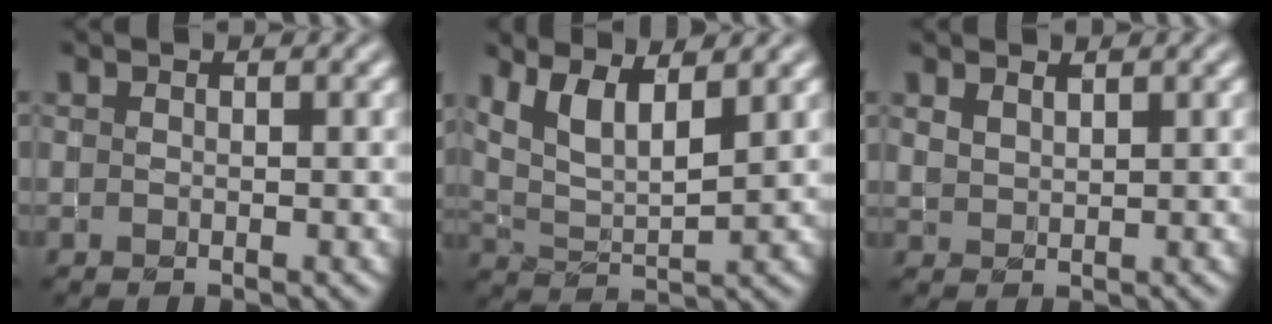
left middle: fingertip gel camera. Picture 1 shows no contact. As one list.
[{"total": 5.1, "force": [3.1, 1.8, 3.5], "torque": [-0.071, 0.005, 0.059]}, {"total": 1.2, "force": [1.1, 0.3, 0.0], "torque": [-0.005, 0.001, 0.026]}]